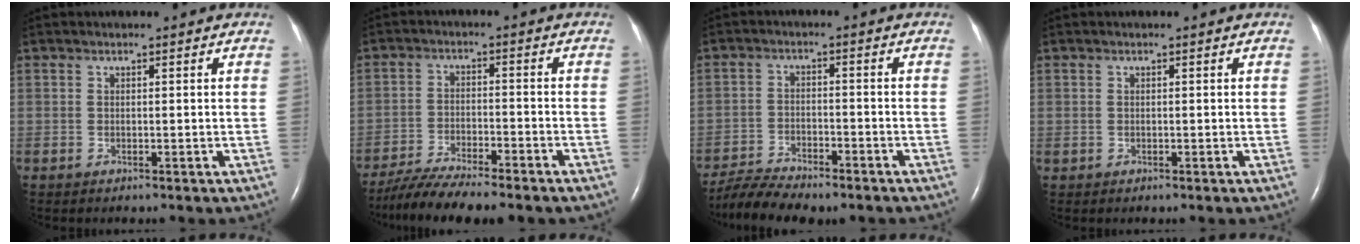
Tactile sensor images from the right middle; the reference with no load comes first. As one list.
[{"total": 10.3, "force": [-8.8, 0.6, 5.3], "torque": [-0.092, -0.021, -0.143]}, {"total": 7.6, "force": [-6.8, 1.4, 3.0], "torque": [-0.054, -0.012, -0.115]}, {"total": 0.0}]